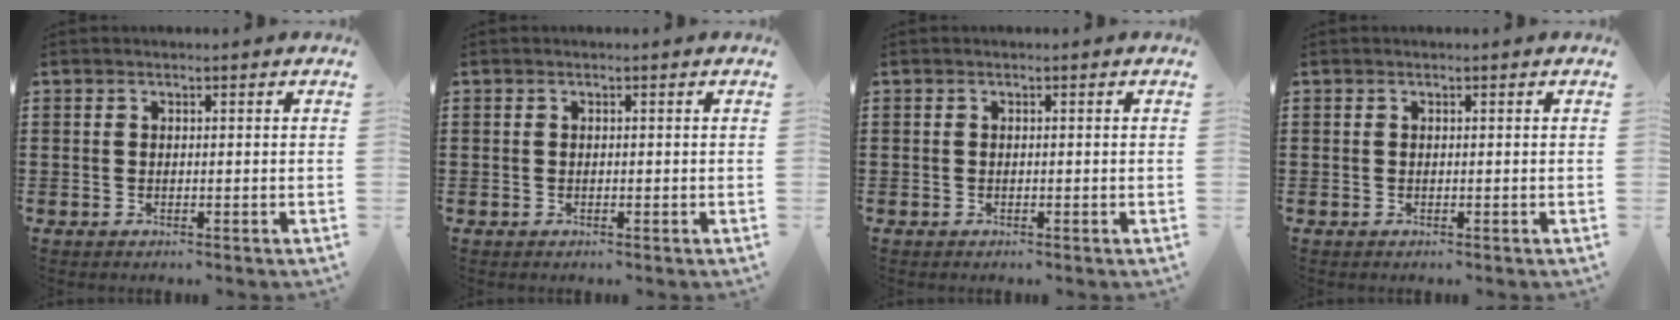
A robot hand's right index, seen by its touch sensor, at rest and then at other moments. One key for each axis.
{"total": 0.0}
{"total": 0.0}
{"total": 0.0}